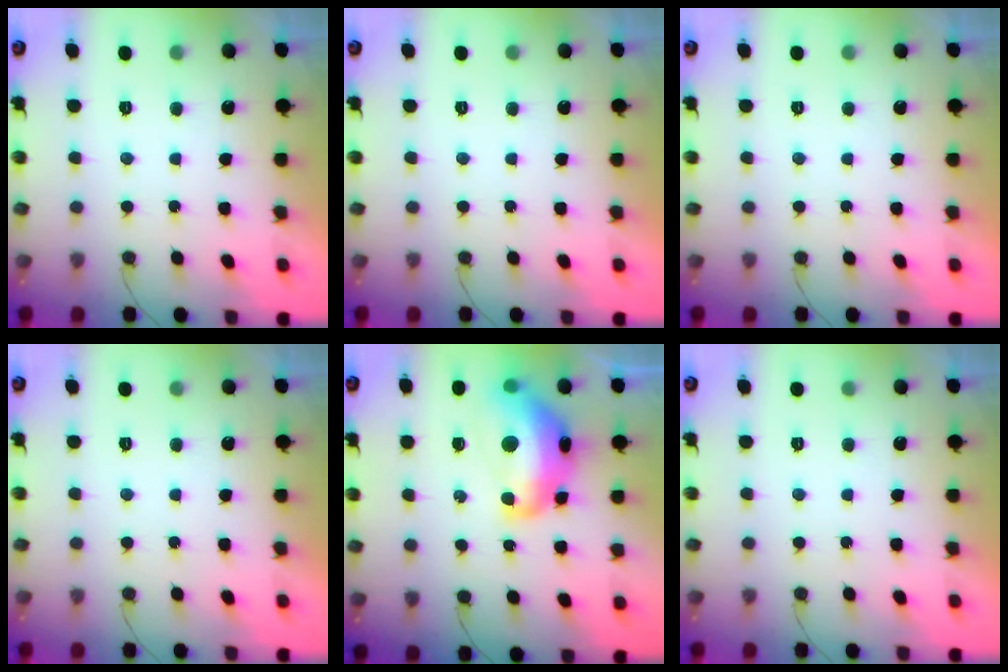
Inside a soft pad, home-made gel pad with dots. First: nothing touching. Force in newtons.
{"total": 0.0}
{"total": 0.0}
{"total": 0.0}
{"total": 16.2, "press": 16.2, "slide": 1.1}
{"total": 0.0}